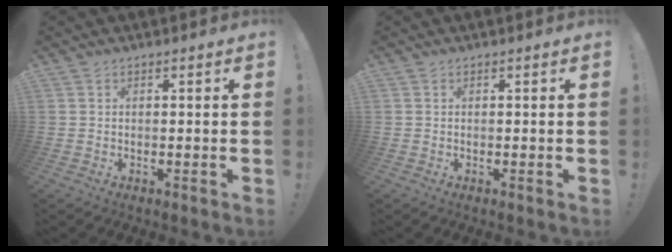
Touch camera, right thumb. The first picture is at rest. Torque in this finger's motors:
{"motor_torque": [0.01, -0.04, 0.15, -0.08, 0.05]}